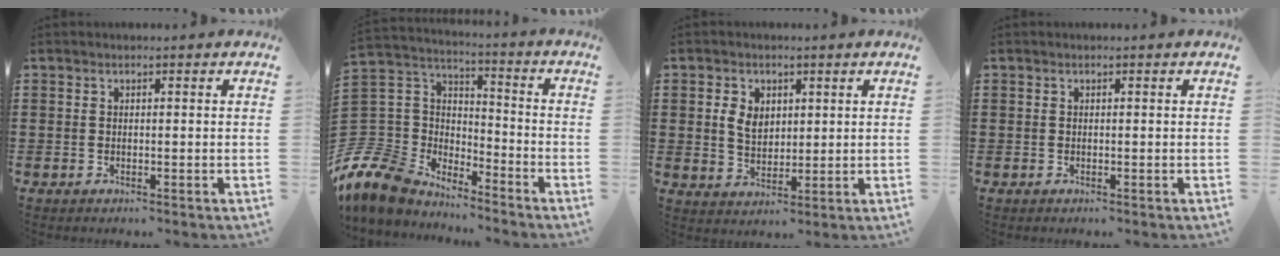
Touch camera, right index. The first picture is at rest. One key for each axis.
{"total": 9.8, "fx": -7.4, "fy": 6.1, "fz": 1.9, "tx": -0.107, "ty": -0.005, "tz": -0.154}
{"total": 4.3, "fx": 1.1, "fy": 3.2, "fz": 2.6, "tx": -0.062, "ty": 0.011, "tz": 0.018}
{"total": 0.0}